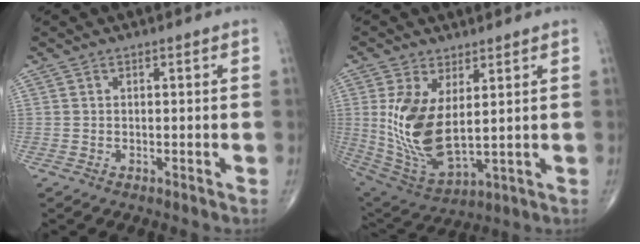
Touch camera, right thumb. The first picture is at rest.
{"total": 14.3, "force": [2.4, 7.1, 12.2], "torque": [-0.241, -0.023, 0.068]}